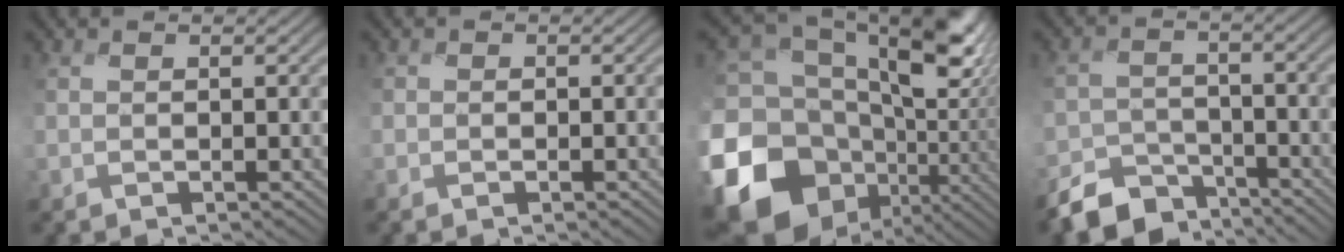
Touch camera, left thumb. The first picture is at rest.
{"total": 1.1, "force": [-0.5, 0.9, -0.3], "torque": [0.005, -0.003, -0.012]}
{"total": 17.1, "force": [-4.4, 12.4, 10.8], "torque": [-0.253, -0.013, -0.089]}
{"total": 7.1, "force": [-6.0, 3.2, 1.9], "torque": [-0.029, -0.014, -0.112]}